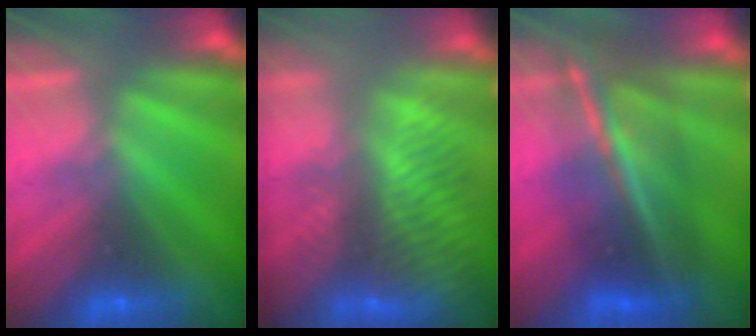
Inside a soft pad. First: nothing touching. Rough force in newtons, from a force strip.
{"total": 8.7}
{"total": 7.4}